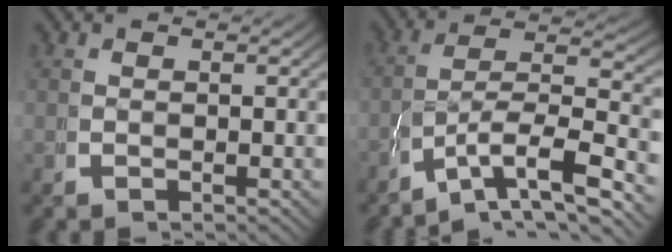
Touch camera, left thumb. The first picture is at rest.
{"total": 8.0, "force": [-2.6, 4.4, 6.1], "torque": [-0.111, -0.032, -0.030]}